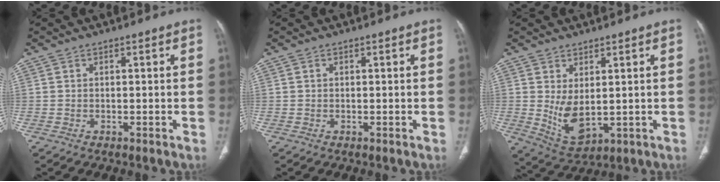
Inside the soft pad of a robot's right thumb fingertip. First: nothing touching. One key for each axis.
{"total": 0.0}
{"total": 5.8, "fx": 0.4, "fy": 2.8, "fz": 5.0, "tx": -0.092, "ty": -0.016, "tz": 0.025}